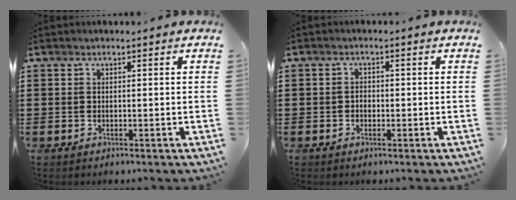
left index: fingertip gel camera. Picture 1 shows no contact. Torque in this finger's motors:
{"motor_torque": [0.09, 0.09, 0.02, 0.00]}